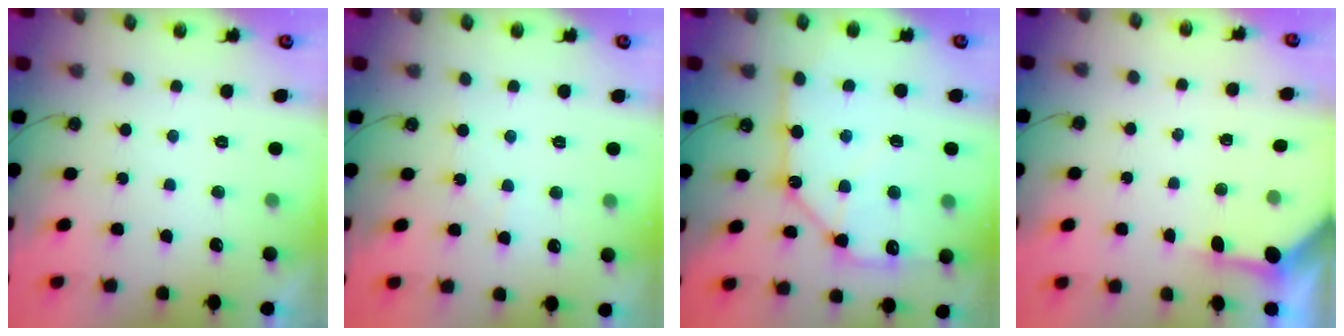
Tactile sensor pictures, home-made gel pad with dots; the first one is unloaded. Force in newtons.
{"total": 3.0, "press": 2.9, "slide": 0.5}
{"total": 15.4, "press": 15.3, "slide": 1.6}
{"total": 3.0, "press": 3.0, "slide": 0.3}